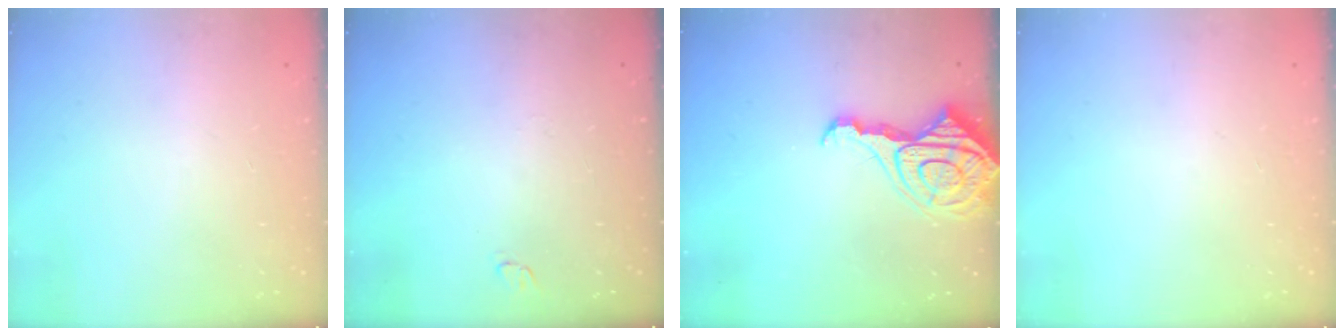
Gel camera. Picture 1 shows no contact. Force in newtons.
{"total": 4.5, "press": 4.5, "slide": 0.4}
{"total": 15.0, "press": 14.9, "slide": 1.7}
{"total": 0.0}